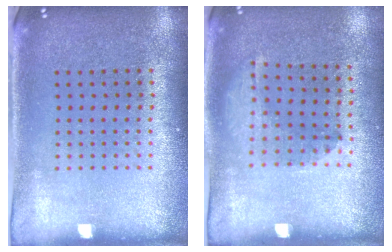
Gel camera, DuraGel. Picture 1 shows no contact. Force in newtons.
{"total": 1.4, "press": 0.9, "slide": 1.0}